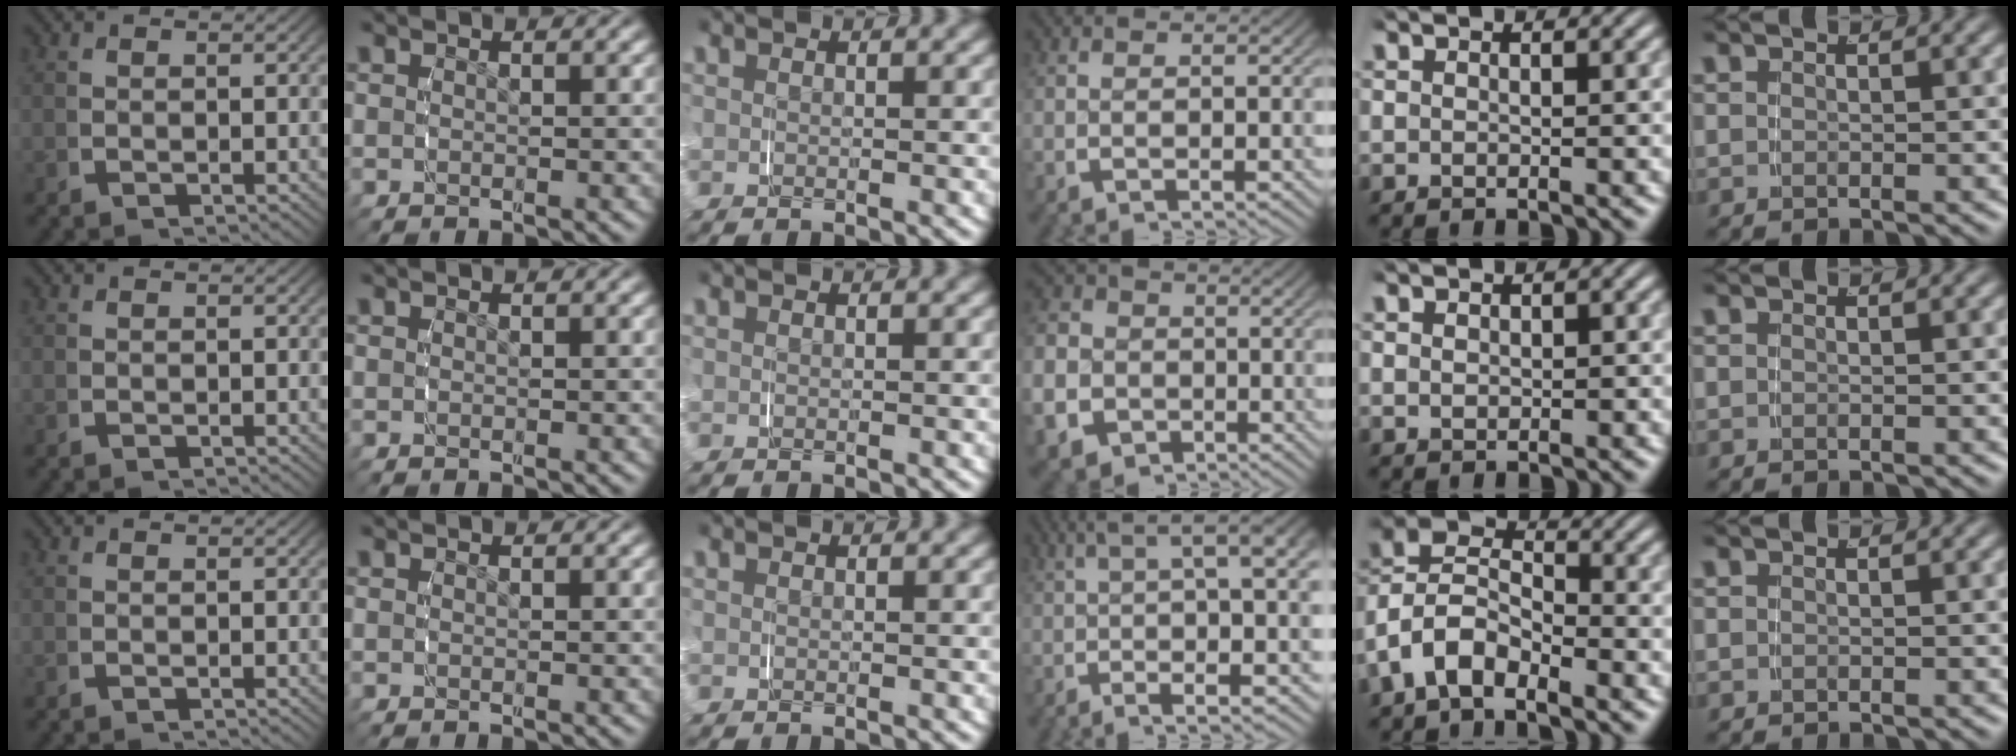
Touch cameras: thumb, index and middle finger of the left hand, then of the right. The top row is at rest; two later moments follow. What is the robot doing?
{"motion": "grasp_and_lifting", "object": "jacket"}